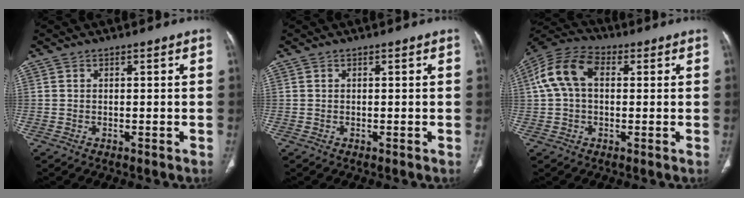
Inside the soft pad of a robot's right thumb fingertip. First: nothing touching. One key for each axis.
{"total": 0.0}
{"total": 10.9, "fx": 1.9, "fy": 7.1, "fz": 8.1, "tx": -0.164, "ty": 0.036, "tz": 0.028}